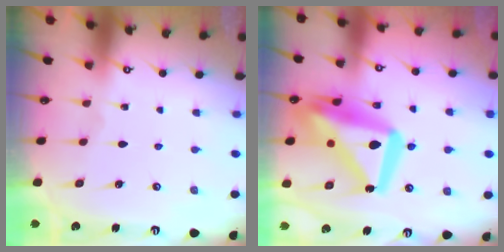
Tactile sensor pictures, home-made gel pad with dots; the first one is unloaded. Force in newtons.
{"total": 21.5, "press": 21.4, "slide": 2.5}